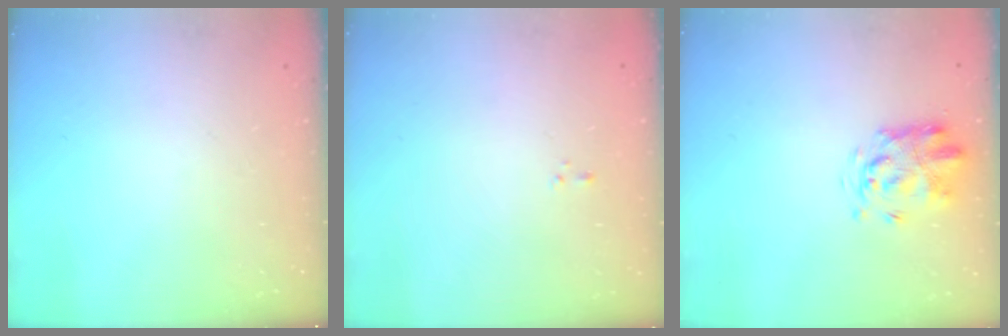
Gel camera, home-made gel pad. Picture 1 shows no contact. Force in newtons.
{"total": 0.8, "press": 0.6, "slide": 0.5}
{"total": 3.1, "press": 3.0, "slide": 0.8}